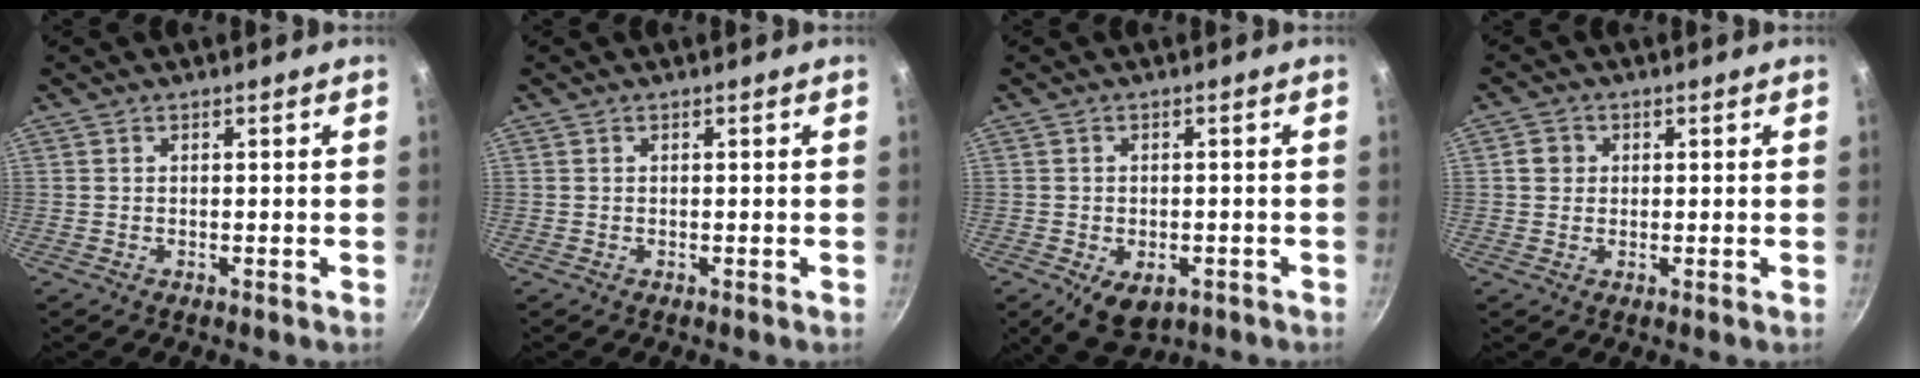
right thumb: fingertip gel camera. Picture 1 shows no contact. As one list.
[{"total": 0.0}, {"total": 6.9, "force": [-2.7, 4.4, 4.5], "torque": [-0.052, 0.001, -0.028]}, {"total": 4.2, "force": [0.5, 3.9, 1.5], "torque": [-0.004, 0.006, -0.002]}]